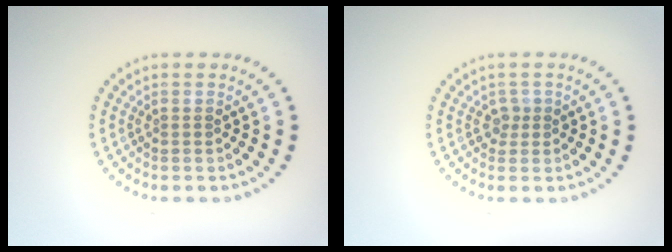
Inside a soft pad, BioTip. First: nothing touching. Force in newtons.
{"total": 1.1, "press": 0.8, "slide": 0.7}